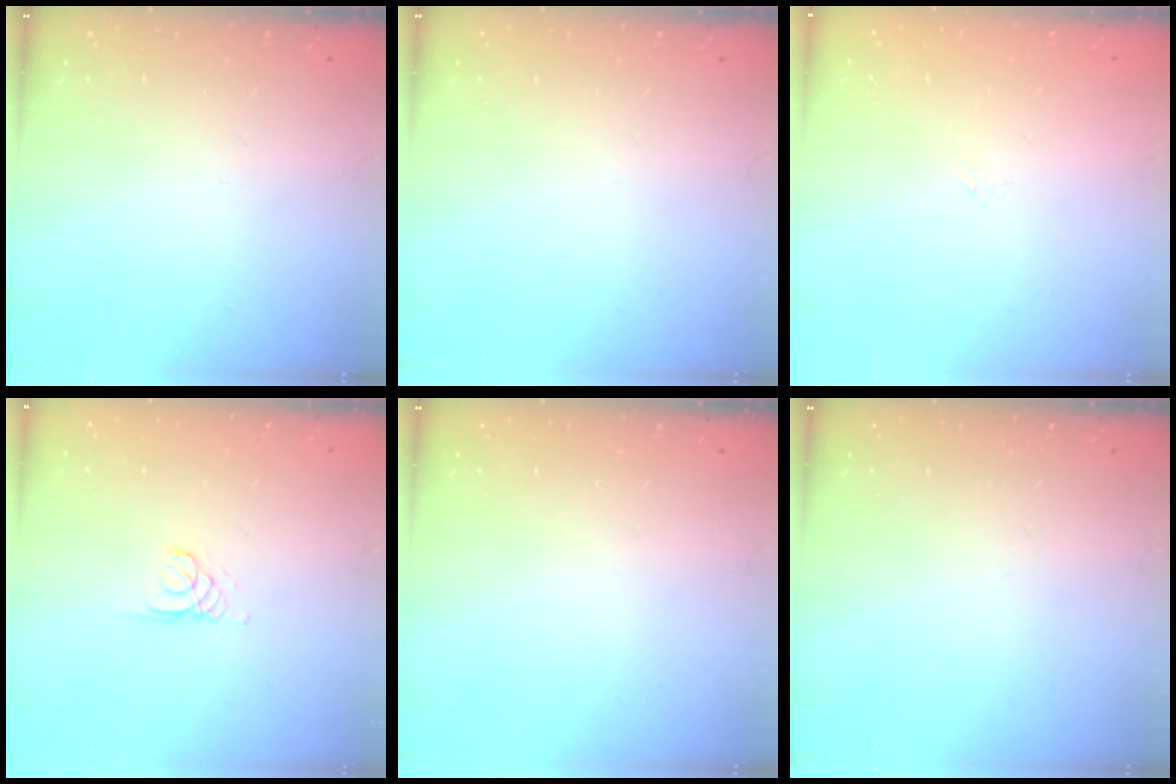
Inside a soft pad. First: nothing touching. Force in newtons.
{"total": 0.0}
{"total": 1.5, "press": 1.4, "slide": 0.3}
{"total": 1.1, "press": 1.1, "slide": 0.1}
{"total": 0.0}
{"total": 0.0}